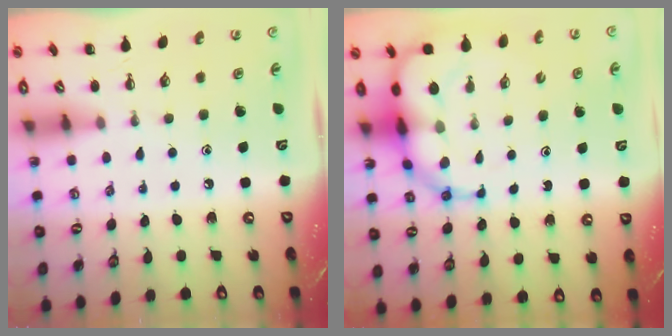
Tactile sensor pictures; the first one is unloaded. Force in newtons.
{"total": 10.6, "press": 10.2, "slide": 3.0}